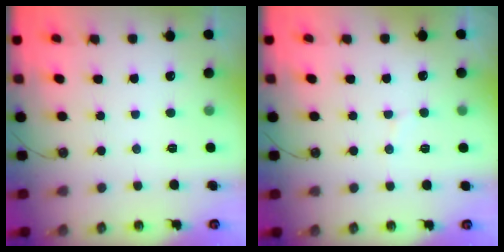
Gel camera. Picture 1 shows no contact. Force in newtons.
{"total": 4.8, "press": 4.7, "slide": 0.7}